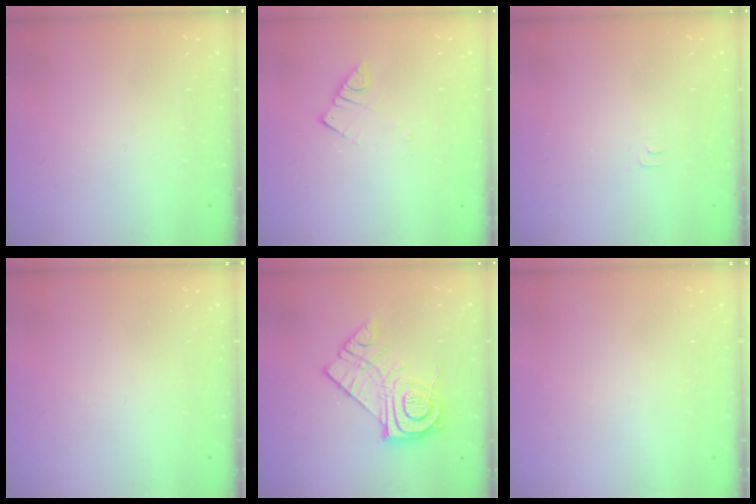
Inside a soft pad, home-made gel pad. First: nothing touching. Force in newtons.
{"total": 2.7, "press": 2.7, "slide": 0.2}
{"total": 5.4, "press": 5.4, "slide": 0.8}
{"total": 0.0}
{"total": 14.1, "press": 14.1, "slide": 0.3}
{"total": 1.8, "press": 1.7, "slide": 0.1}